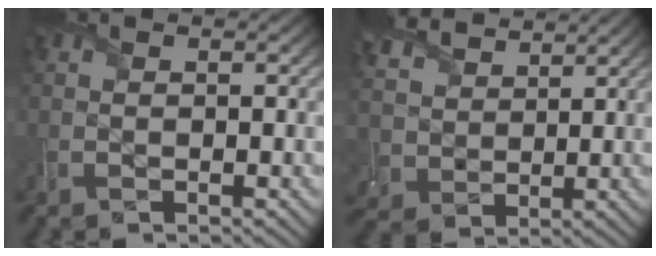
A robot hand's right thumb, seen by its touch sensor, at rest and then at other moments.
{"total": 7.6, "force": [5.3, 4.5, 3.2], "torque": [-0.103, 0.016, 0.101]}